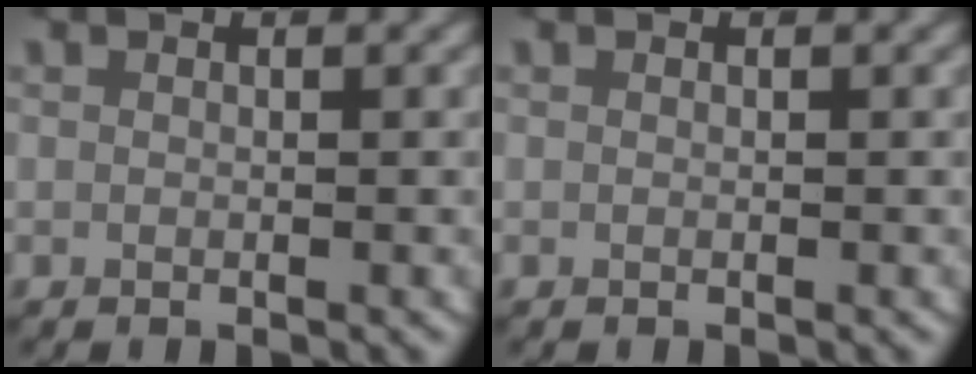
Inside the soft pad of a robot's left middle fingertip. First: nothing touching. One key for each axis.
{"total": 0.0}